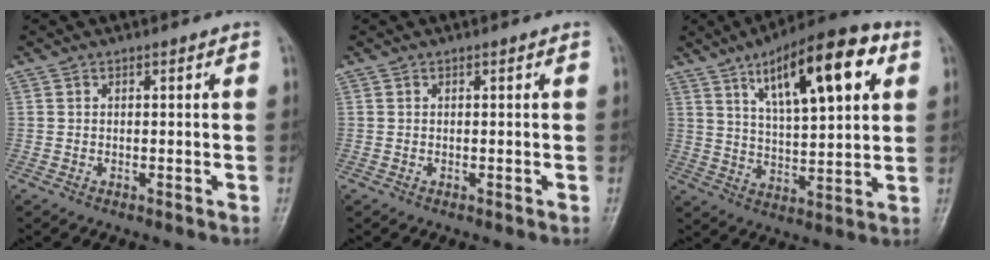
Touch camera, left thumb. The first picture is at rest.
{"total": 0.0}
{"total": 18.8, "force": [7.9, 6.6, 15.7], "torque": [-0.210, -0.013, 0.124]}